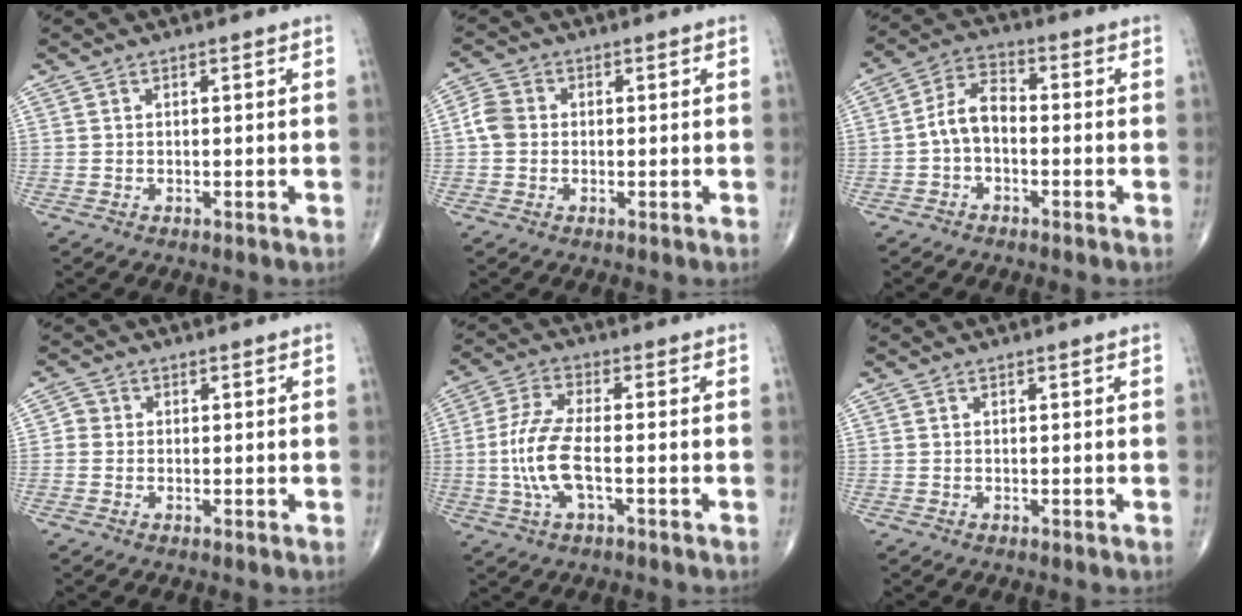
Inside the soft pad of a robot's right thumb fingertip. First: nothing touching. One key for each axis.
{"total": 4.1, "fx": -0.2, "fy": 3.5, "fz": 2.1, "tx": -0.035, "ty": 0.009, "tz": -0.011}
{"total": 6.6, "fx": -1.3, "fy": 4.1, "fz": 5.0, "tx": -0.084, "ty": 0.029, "tz": -0.037}
{"total": 1.8, "fx": -0.1, "fy": 1.7, "fz": 0.6, "tx": 0.002, "ty": 0.005, "tz": -0.009}
{"total": 9.5, "fx": -1.8, "fy": 3.2, "fz": 8.7, "tx": -0.199, "ty": 0.014, "tz": -0.037}
{"total": 0.0}